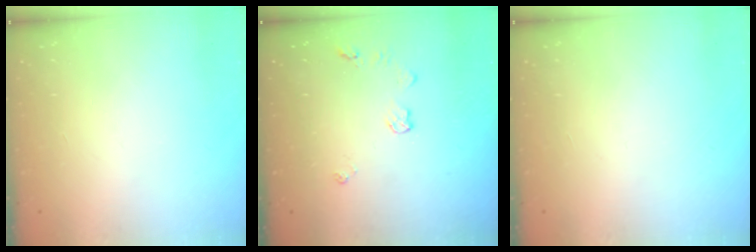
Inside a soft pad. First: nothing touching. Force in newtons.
{"total": 6.1, "press": 6.1, "slide": 0.8}
{"total": 0.0}